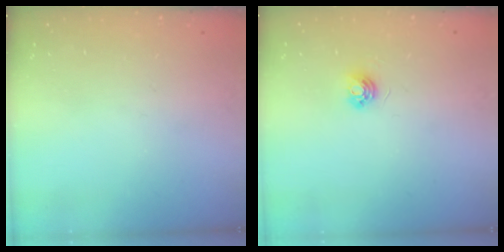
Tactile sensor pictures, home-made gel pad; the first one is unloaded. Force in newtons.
{"total": 4.7, "press": 4.7, "slide": 0.5}